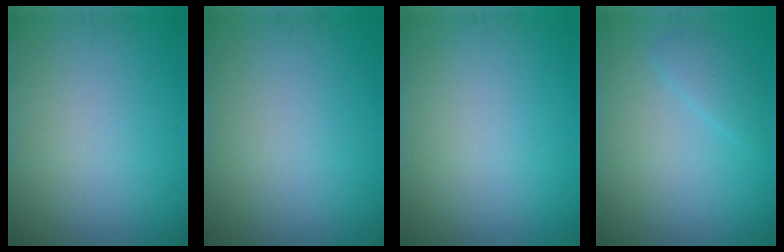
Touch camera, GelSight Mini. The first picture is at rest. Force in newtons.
{"total": 0.0}
{"total": 0.0}
{"total": 1.6, "press": 1.6, "slide": 0.0}